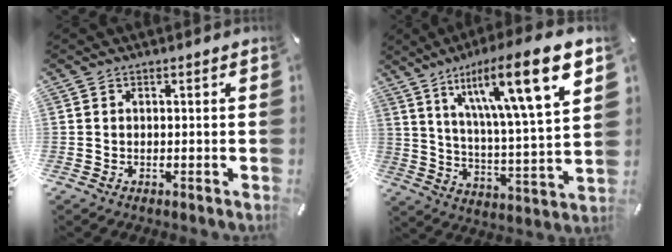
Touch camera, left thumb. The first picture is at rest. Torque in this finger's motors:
{"motor_torque": [2.57, 2.44, 1.46, -1.31, 0.52]}